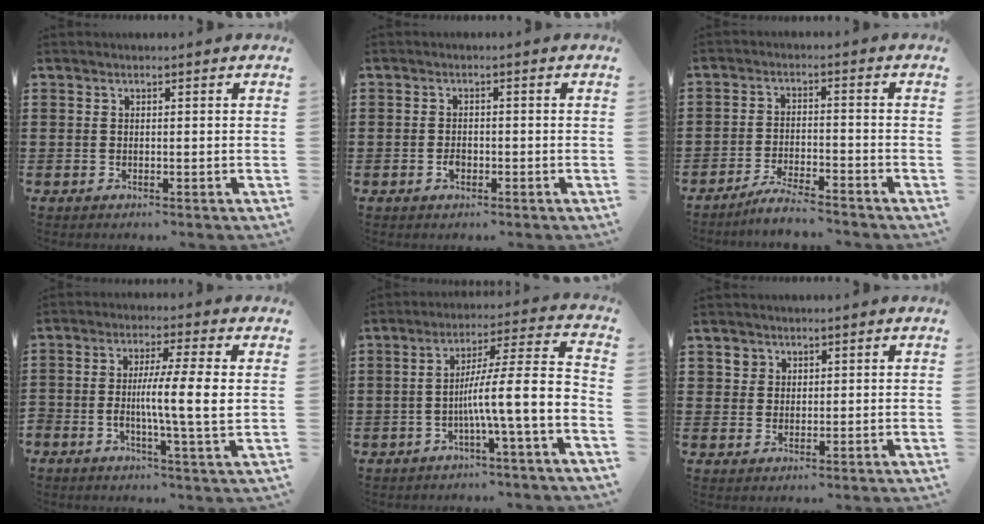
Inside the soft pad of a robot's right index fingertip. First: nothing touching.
{"total": 1.6, "force": [-0.8, 0.9, 1.1], "torque": [-0.020, 0.000, -0.014]}
{"total": 4.3, "force": [-4.1, -0.1, 1.2], "torque": [-0.031, -0.001, -0.082]}
{"total": 7.4, "force": [-0.5, 0.2, 7.4], "torque": [-0.133, -0.002, -0.015]}
{"total": 10.0, "force": [-3.0, 0.8, 9.5], "torque": [-0.159, -0.022, -0.060]}
{"total": 1.8, "force": [1.1, 1.4, 0.0], "torque": [-0.007, 0.007, 0.021]}